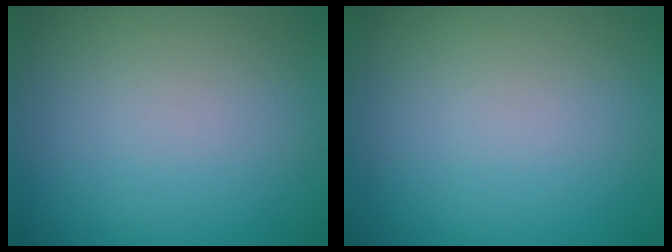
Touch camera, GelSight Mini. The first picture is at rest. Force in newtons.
{"total": 0.0}